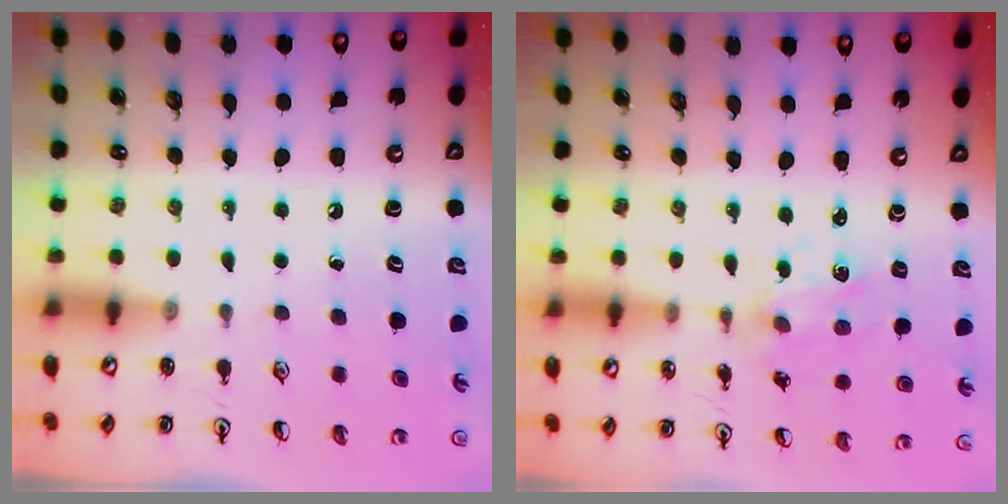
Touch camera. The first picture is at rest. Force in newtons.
{"total": 2.4, "press": 2.2, "slide": 0.8}